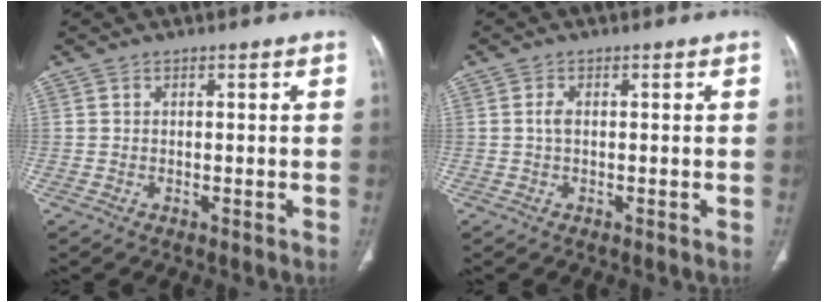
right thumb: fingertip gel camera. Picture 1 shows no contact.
{"total": 1.3, "force": [0.1, 0.7, 1.1], "torque": [-0.025, 0.001, 0.000]}